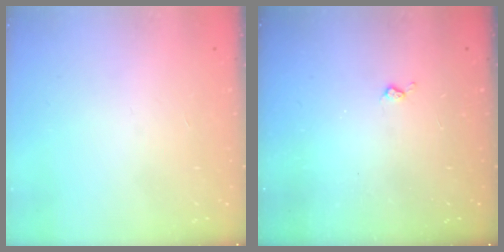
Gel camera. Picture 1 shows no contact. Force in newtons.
{"total": 2.8, "press": 2.7, "slide": 0.5}